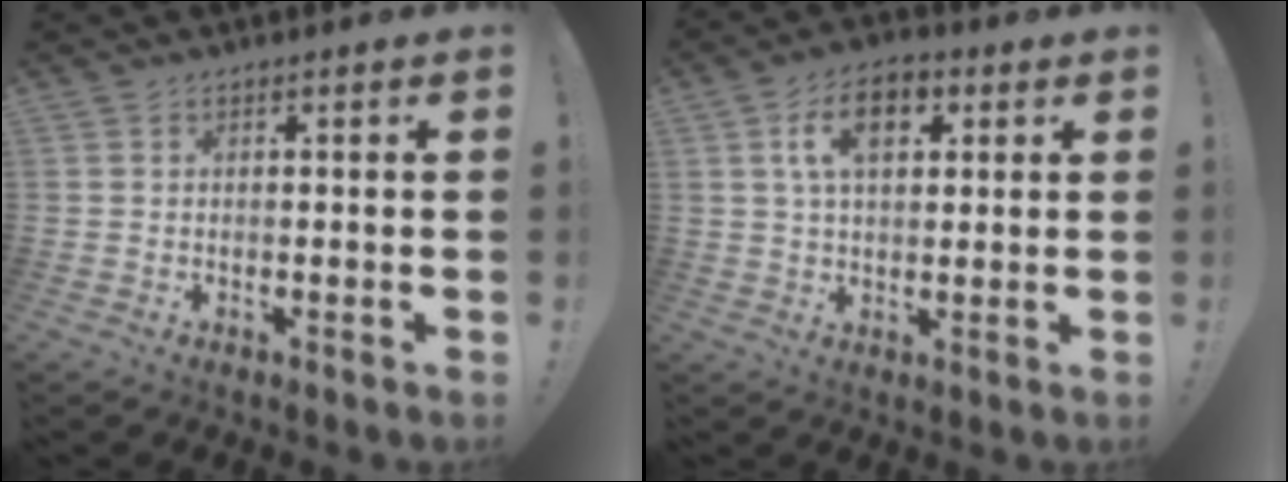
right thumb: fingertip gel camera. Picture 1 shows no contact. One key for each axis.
{"total": 10.7, "fx": 3.8, "fy": 6.1, "fz": 7.9, "tx": -0.128, "ty": 0.010, "tz": 0.068}